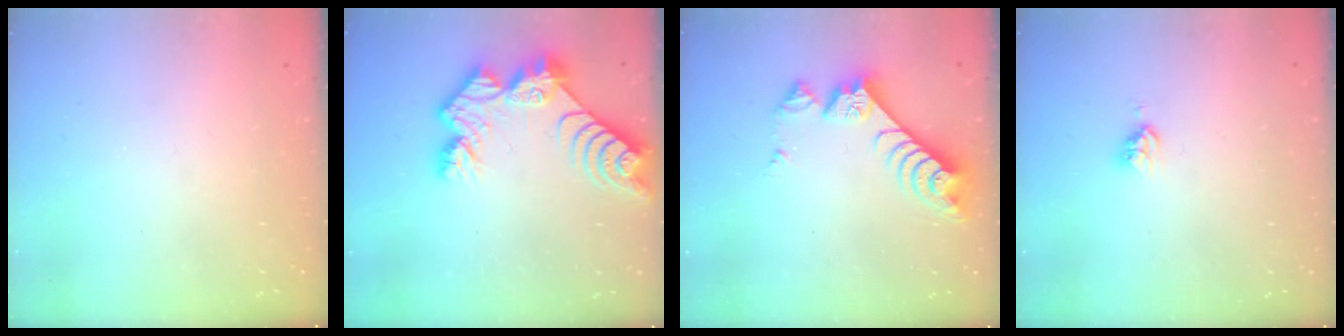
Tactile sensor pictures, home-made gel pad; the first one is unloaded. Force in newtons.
{"total": 11.9, "press": 11.9, "slide": 1.0}
{"total": 9.4, "press": 9.4, "slide": 0.6}
{"total": 3.9, "press": 3.9, "slide": 0.5}